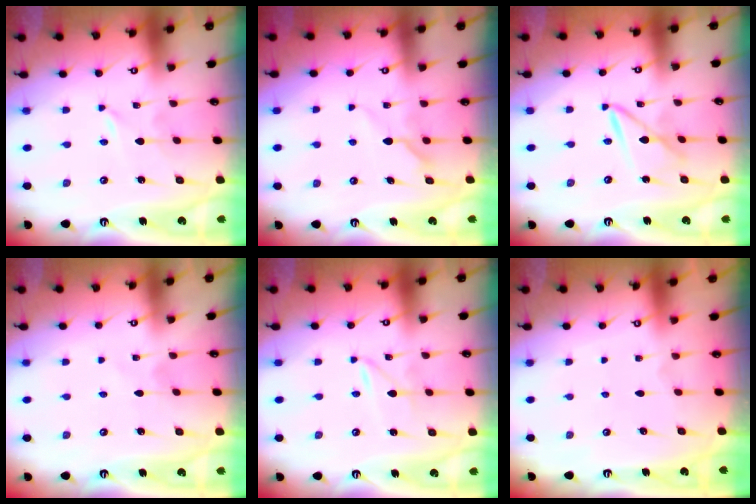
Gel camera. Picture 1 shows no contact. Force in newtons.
{"total": 6.6, "press": 6.6, "slide": 0.6}
{"total": 7.1, "press": 7.0, "slide": 0.6}
{"total": 1.4, "press": 1.4, "slide": 0.1}
{"total": 1.2, "press": 1.1, "slide": 0.2}
{"total": 0.0}